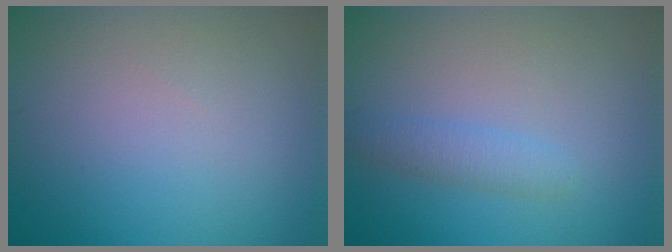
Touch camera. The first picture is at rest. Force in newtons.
{"total": 1.9, "press": 1.9, "slide": 0.1}